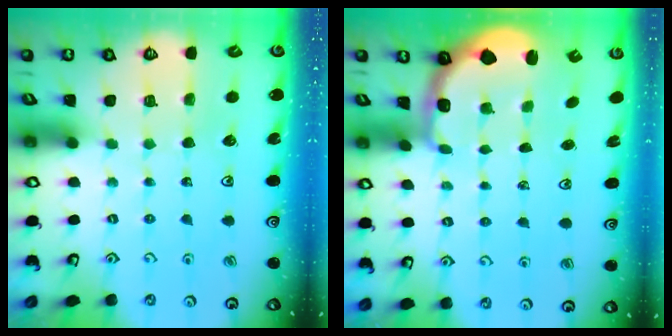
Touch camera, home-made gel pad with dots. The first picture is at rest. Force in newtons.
{"total": 2.5, "press": 1.3, "slide": 2.1}